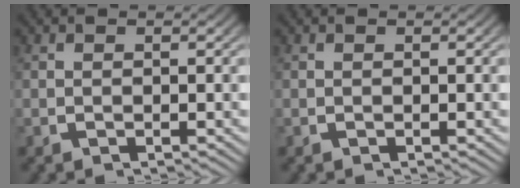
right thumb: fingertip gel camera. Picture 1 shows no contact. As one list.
[{"total": 0.0}]